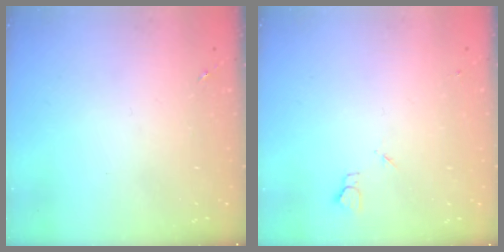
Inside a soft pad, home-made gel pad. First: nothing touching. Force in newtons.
{"total": 2.7, "press": 2.6, "slide": 0.3}